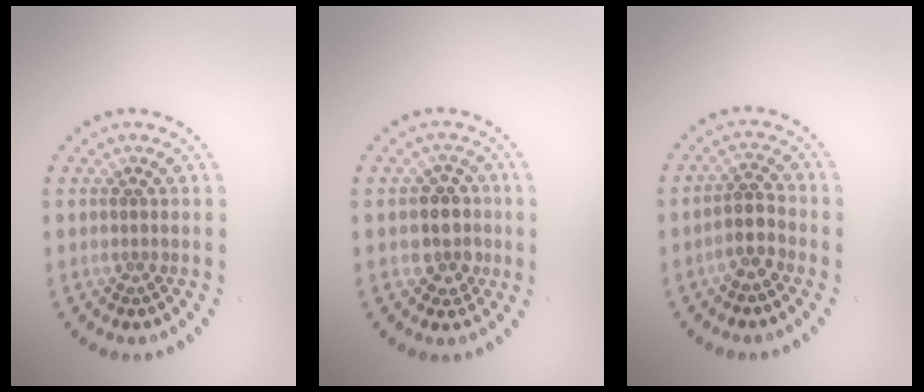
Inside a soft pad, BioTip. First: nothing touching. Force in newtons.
{"total": 2.8, "press": 2.6, "slide": 1.2}
{"total": 2.4, "press": 2.0, "slide": 1.3}